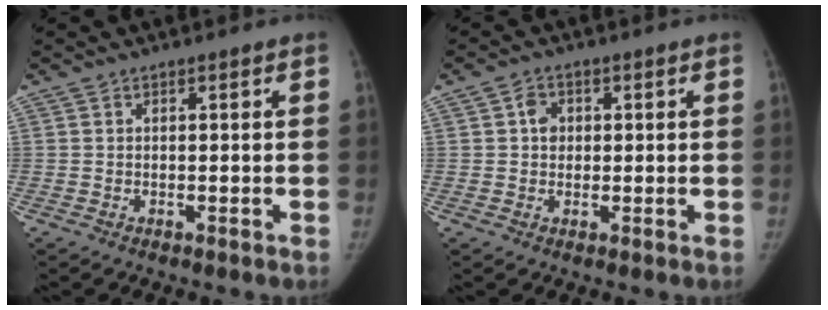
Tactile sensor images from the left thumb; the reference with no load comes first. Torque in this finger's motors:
{"motor_torque": [0.55, 0.48, 0.41, -0.05, 0.09]}